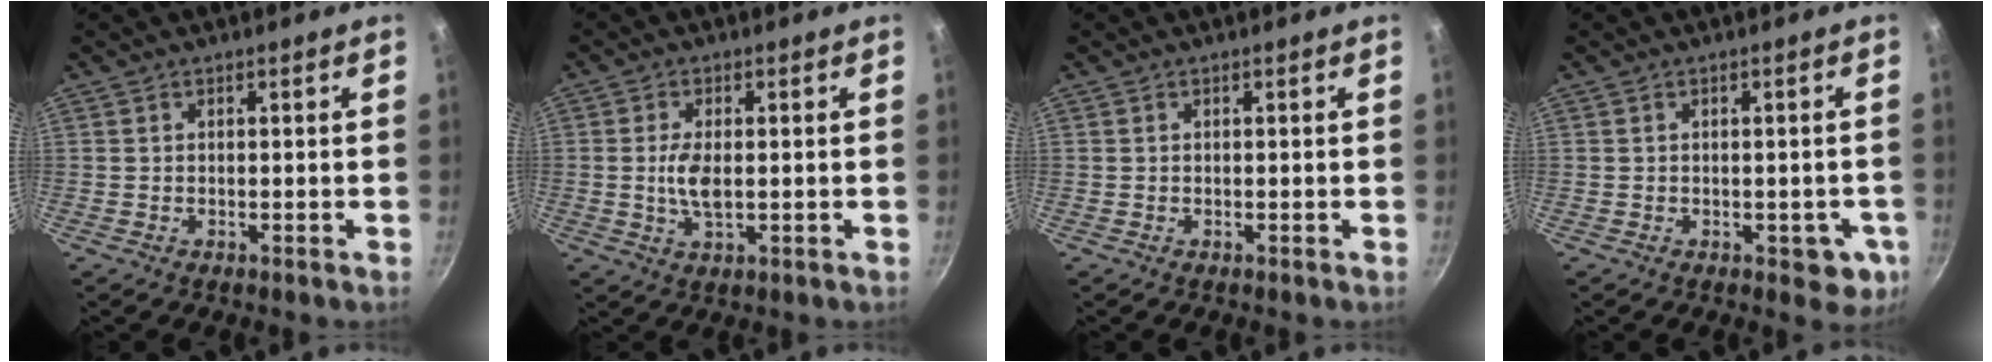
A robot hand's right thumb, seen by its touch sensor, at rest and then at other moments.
{"total": 4.8, "force": [0.0, 2.2, 4.3], "torque": [-0.088, -0.005, 0.002]}
{"total": 0.0}
{"total": 4.2, "force": [-1.7, 2.4, 3.0], "torque": [-0.008, 0.005, -0.017]}